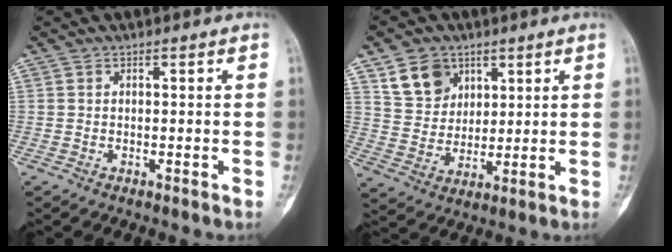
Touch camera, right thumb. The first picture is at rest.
{"total": 9.1, "force": [4.9, 7.0, 3.4], "torque": [-0.034, -0.024, 0.097]}